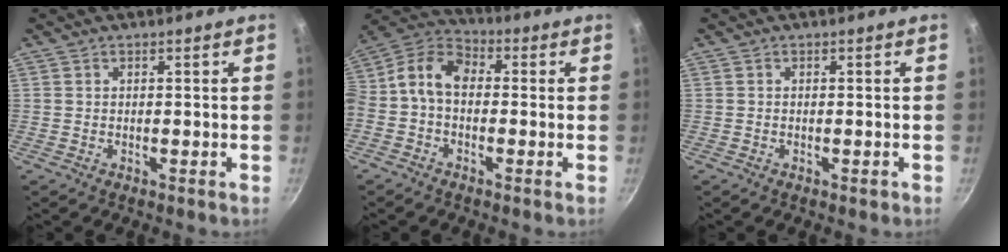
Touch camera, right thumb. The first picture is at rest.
{"total": 11.1, "force": [0.2, 8.0, 7.7], "torque": [-0.134, 0.041, -0.022]}
{"total": 0.7, "force": [-0.3, 0.3, 0.5], "torque": [-0.006, 0.002, -0.006]}